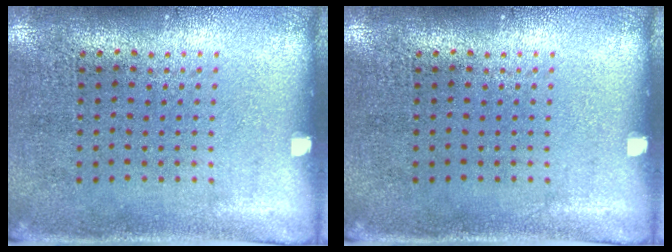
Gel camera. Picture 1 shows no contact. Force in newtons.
{"total": 0.0}